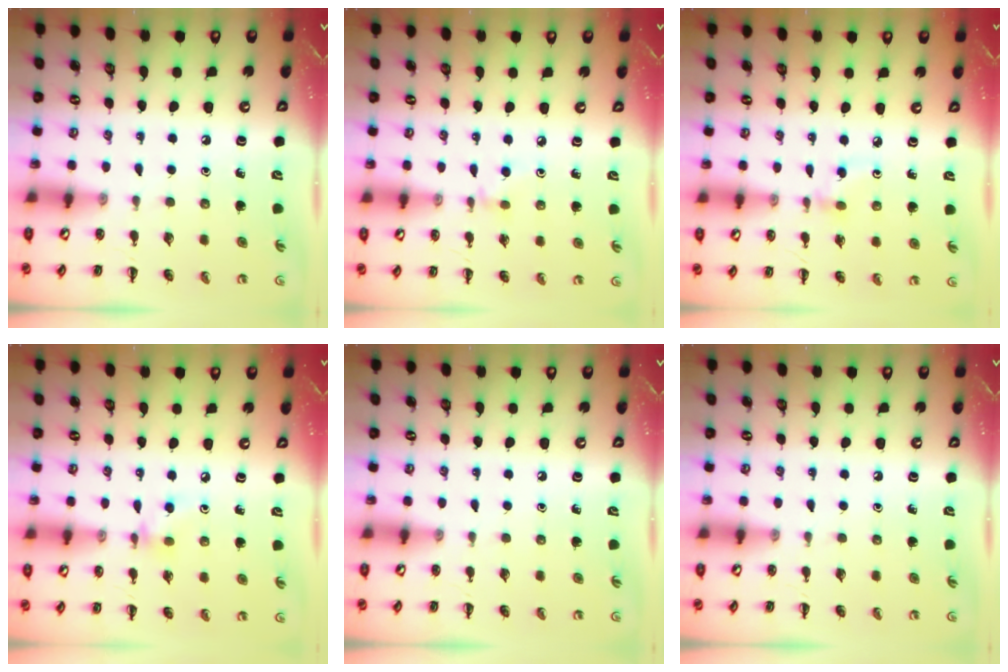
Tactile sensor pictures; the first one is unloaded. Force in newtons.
{"total": 2.9, "press": 2.8, "slide": 0.9}
{"total": 2.6, "press": 2.4, "slide": 1.0}
{"total": 5.6, "press": 5.5, "slide": 1.2}
{"total": 0.0}
{"total": 0.0}